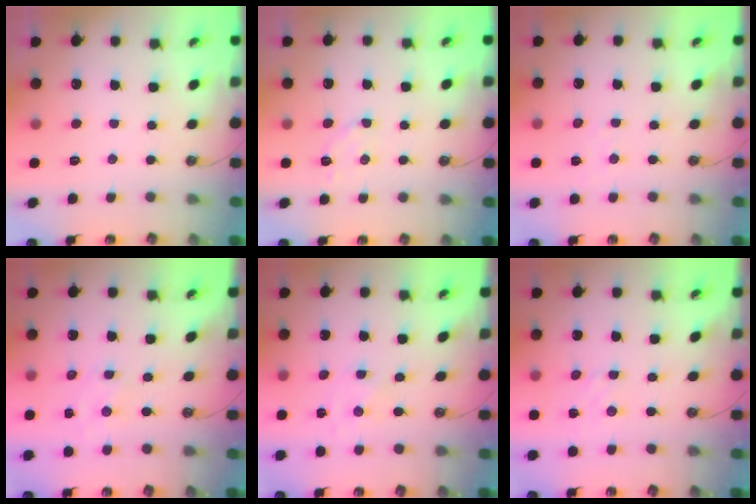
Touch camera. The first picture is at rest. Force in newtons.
{"total": 4.9, "press": 4.8, "slide": 0.7}
{"total": 3.6, "press": 3.6, "slide": 0.5}
{"total": 1.8, "press": 1.7, "slide": 0.3}
{"total": 0.0}
{"total": 1.5, "press": 1.4, "slide": 0.3}